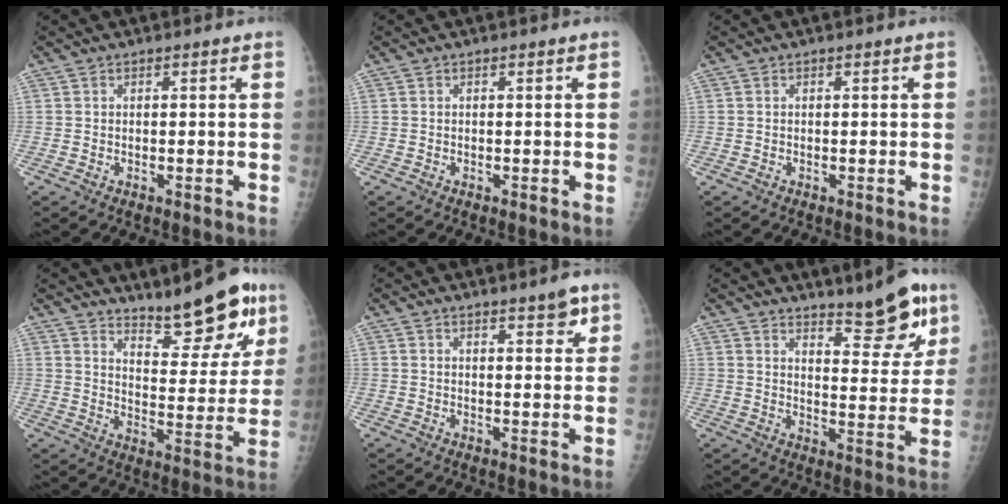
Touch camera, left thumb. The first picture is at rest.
{"total": 0.0}
{"total": 0.0}
{"total": 15.6, "force": [11.1, 4.7, 9.9], "torque": [-0.095, -0.066, 0.173]}
{"total": 4.0, "force": [2.7, 1.1, 2.8], "torque": [-0.028, -0.017, 0.036]}
{"total": 12.0, "force": [8.6, 3.3, 7.7], "torque": [-0.075, -0.057, 0.131]}